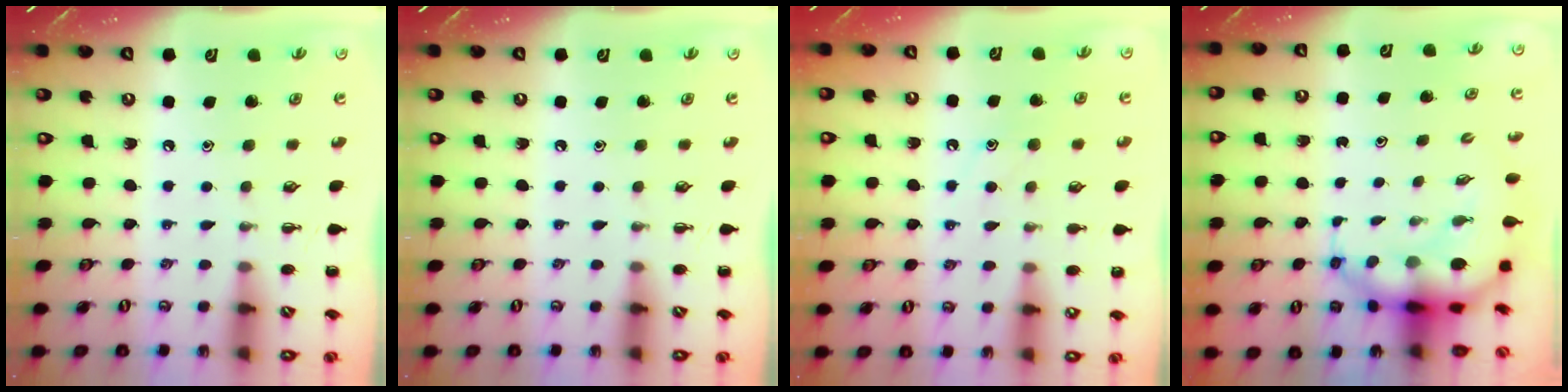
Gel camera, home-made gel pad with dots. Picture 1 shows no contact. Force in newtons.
{"total": 0.0}
{"total": 8.1, "press": 8.0, "slide": 1.1}
{"total": 8.5, "press": 7.9, "slide": 3.0}